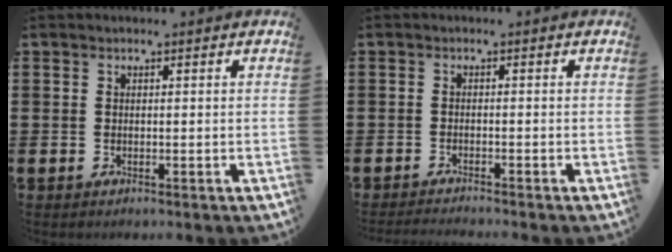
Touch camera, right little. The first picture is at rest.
{"total": 1.2, "force": [-1.1, -0.2, 0.2], "torque": [-0.003, 0.000, -0.023]}